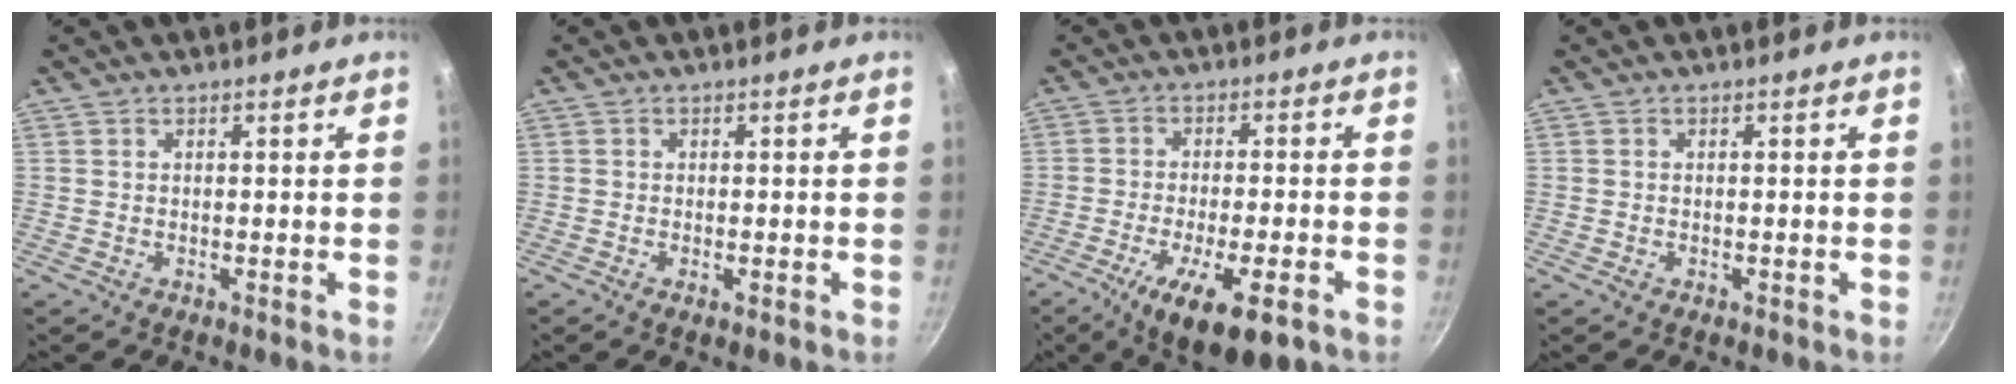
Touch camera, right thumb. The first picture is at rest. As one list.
[{"total": 1.3, "force": [-0.4, 0.4, 1.1], "torque": [-0.019, -0.002, -0.007]}, {"total": 13.9, "force": [-6.5, 4.3, 11.4], "torque": [-0.186, 0.001, -0.101]}, {"total": 0.0}]